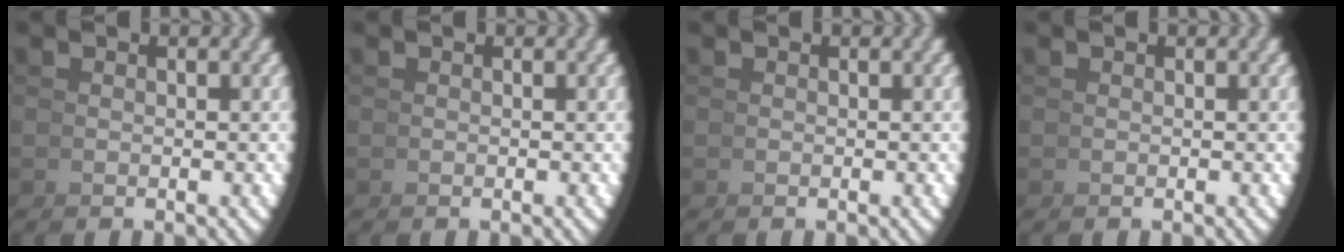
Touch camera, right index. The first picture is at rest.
{"total": 0.0}
{"total": 0.0}
{"total": 0.0}